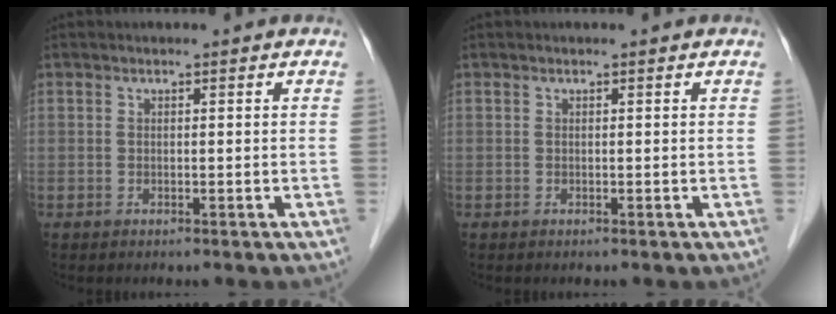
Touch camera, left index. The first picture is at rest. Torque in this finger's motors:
{"motor_torque": [0.00, 0.00, 0.00, 0.00]}